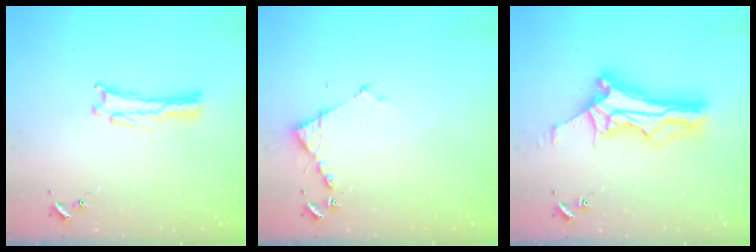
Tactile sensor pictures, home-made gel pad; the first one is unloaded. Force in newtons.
{"total": 3.5, "press": 3.5, "slide": 0.3}
{"total": 11.0, "press": 11.0, "slide": 0.8}